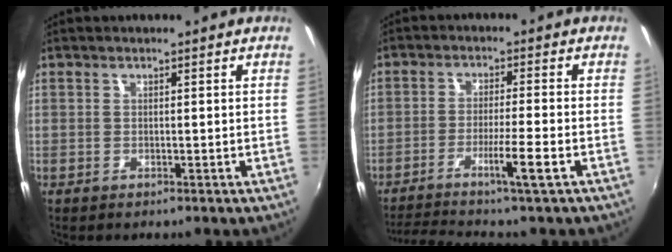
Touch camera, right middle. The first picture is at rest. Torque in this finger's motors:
{"motor_torque": [0.87, -0.86, 0.39, 0.06]}